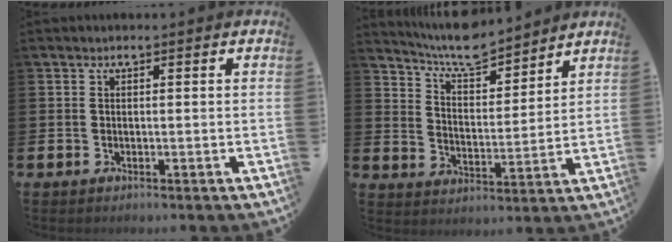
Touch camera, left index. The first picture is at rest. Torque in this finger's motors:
{"motor_torque": [0.40, -0.40, 0.17, 0.11]}